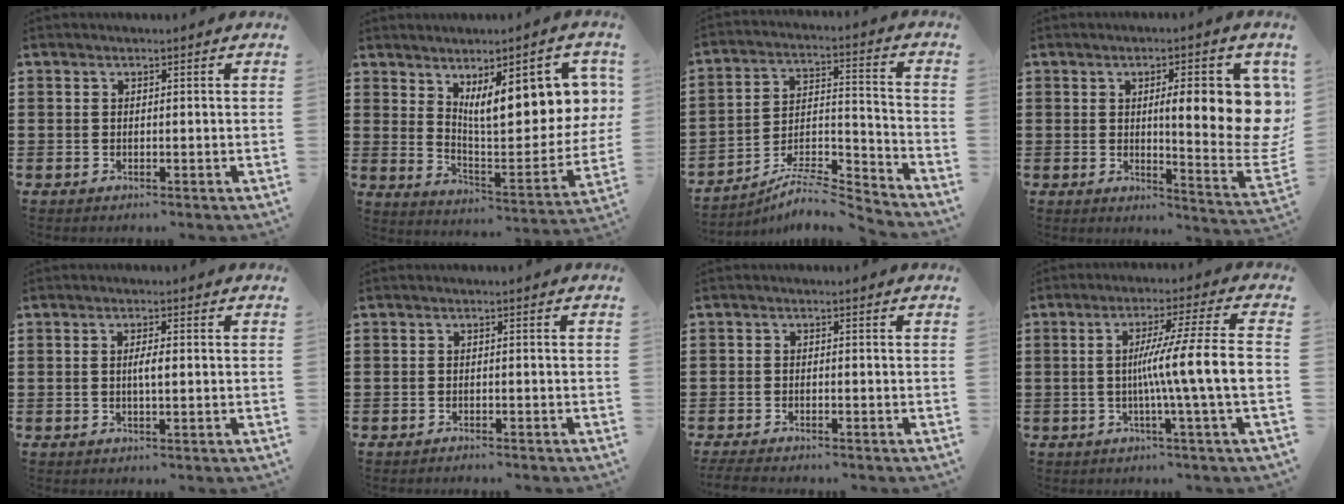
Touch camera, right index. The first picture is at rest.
{"total": 11.4, "force": [4.6, 3.5, 9.9], "torque": [-0.156, -0.017, 0.071]}
{"total": 7.1, "force": [-6.7, 0.6, 2.4], "torque": [-0.038, 0.004, -0.132]}
{"total": 12.3, "force": [3.0, 3.4, 11.5], "torque": [-0.154, -0.017, 0.043]}
{"total": 2.3, "force": [0.0, 0.4, 2.3], "torque": [-0.042, -0.003, -0.001]}
{"total": 0.9, "force": [-0.9, 0.1, 0.1], "torque": [-0.006, 0.000, -0.018]}
{"total": 1.9, "force": [-1.9, 0.4, 0.2], "torque": [-0.007, 0.002, -0.040]}
{"total": 10.9, "force": [-1.1, -0.8, 10.8], "torque": [-0.182, -0.012, -0.029]}